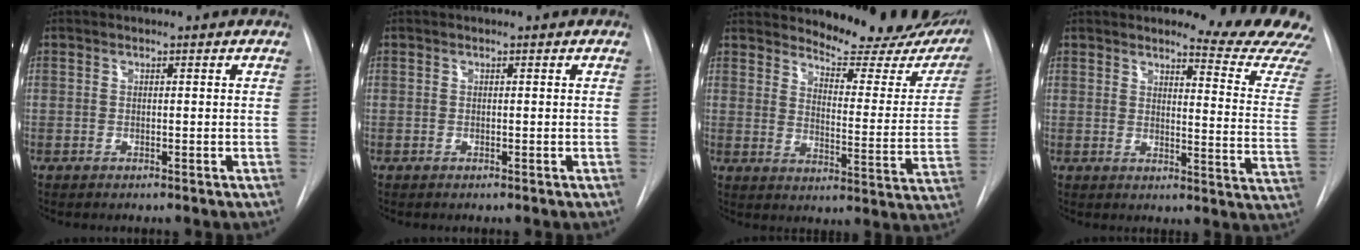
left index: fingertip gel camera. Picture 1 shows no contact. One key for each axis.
{"total": 0.0}
{"total": 21.0, "fx": 19.0, "fy": 5.6, "fz": 6.9, "tx": -0.076, "ty": -0.076, "tz": 0.221}
{"total": 14.2, "fx": 13.9, "fy": -0.6, "fz": 2.7, "tx": -0.022, "ty": -0.142, "tz": 0.135}